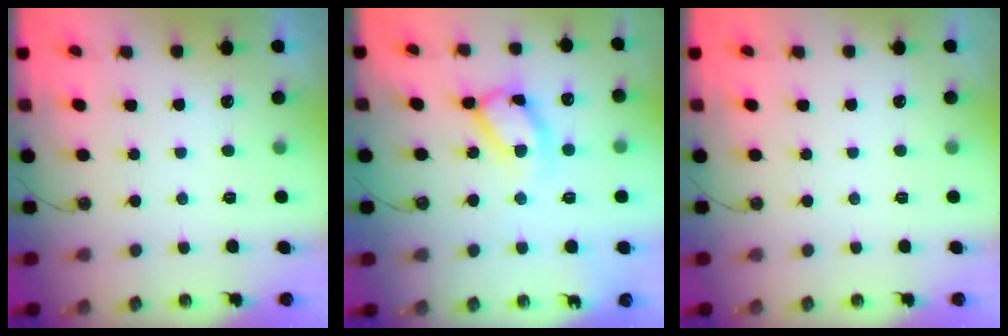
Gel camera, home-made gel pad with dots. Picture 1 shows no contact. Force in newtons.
{"total": 13.6, "press": 13.5, "slide": 1.0}
{"total": 0.0}